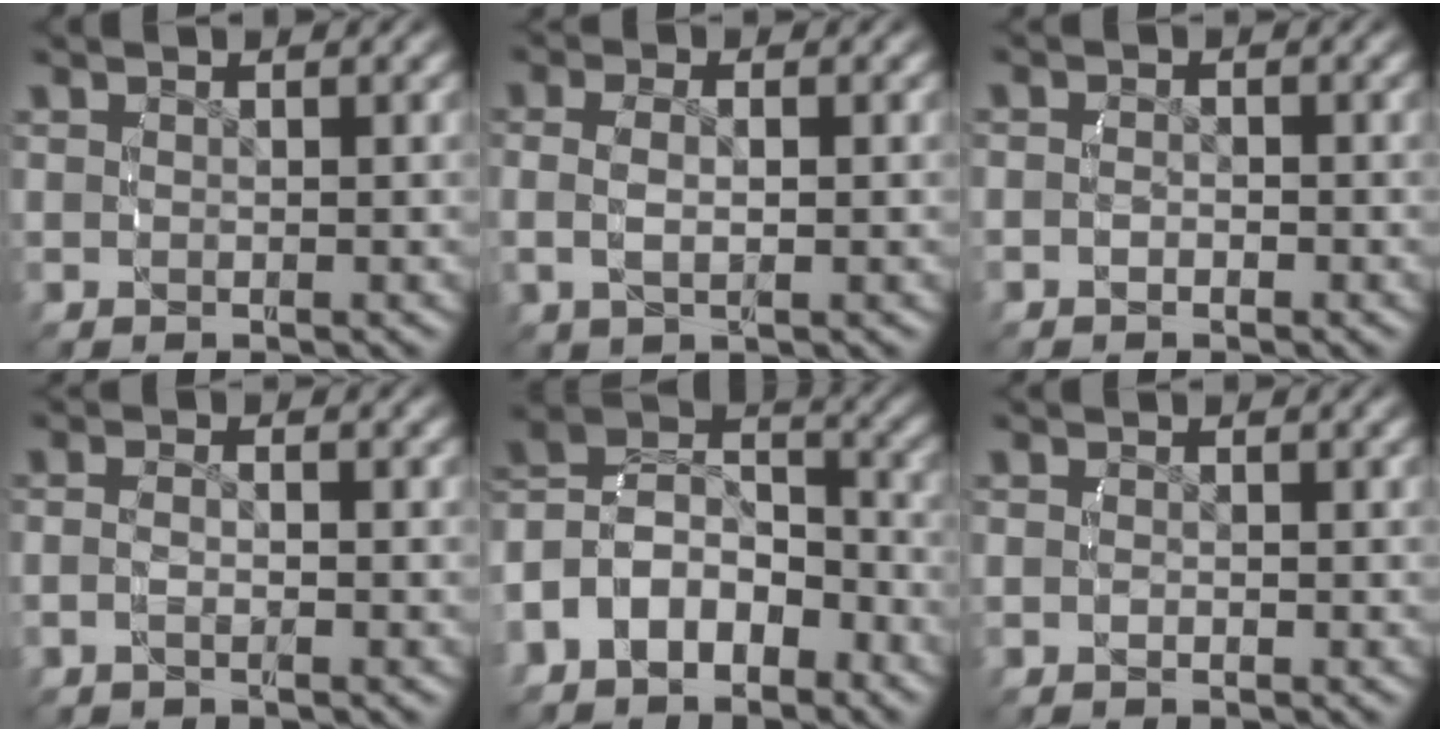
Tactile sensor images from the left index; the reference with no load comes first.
{"total": 3.1, "force": [0.0, 1.6, 2.7], "torque": [-0.061, 0.001, 0.001]}
{"total": 1.6, "force": [-0.8, 1.2, 0.6], "torque": [-0.023, 0.001, -0.017]}
{"total": 2.2, "force": [-0.8, 1.0, 1.8], "torque": [-0.042, 0.003, -0.018]}
{"total": 9.1, "force": [-1.0, 7.4, 5.1], "torque": [-0.114, -0.005, -0.028]}
{"total": 0.9, "force": [-0.5, 0.5, 0.4], "torque": [-0.010, 0.002, -0.012]}